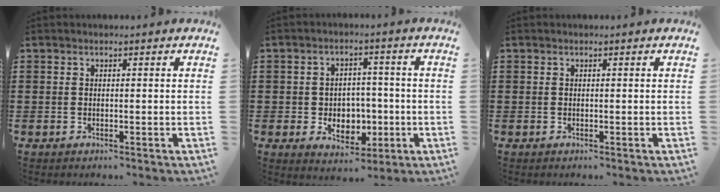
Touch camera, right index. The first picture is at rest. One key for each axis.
{"total": 5.4, "fx": -1.0, "fy": 4.6, "fz": 2.7, "tx": -0.036, "ty": 0.003, "tz": -0.021}
{"total": 0.0}